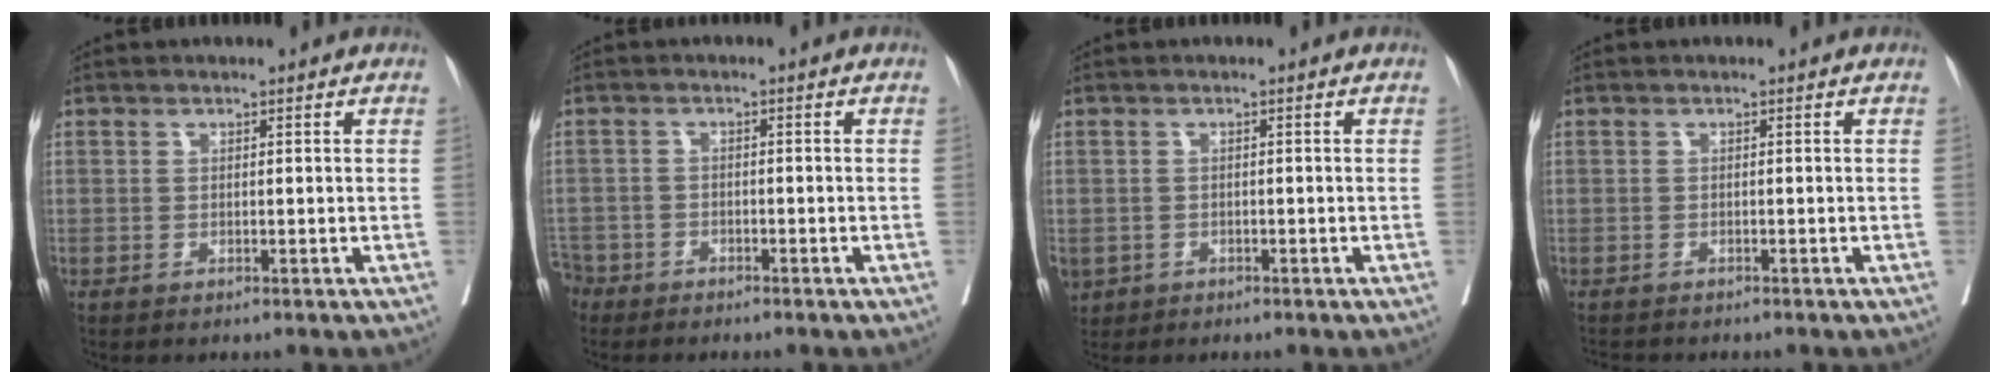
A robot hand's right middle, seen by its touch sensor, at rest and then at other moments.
{"total": 4.2, "force": [-3.5, 2.3, -0.2], "torque": [0.005, 0.002, -0.071]}
{"total": 3.5, "force": [-1.8, 2.8, 1.0], "torque": [-0.029, -0.002, -0.027]}
{"total": 3.0, "force": [-2.7, 0.8, 0.9], "torque": [-0.015, -0.007, -0.040]}